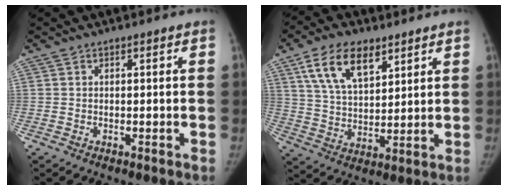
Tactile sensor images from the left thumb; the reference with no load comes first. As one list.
[{"total": 12.6, "force": [6.8, 6.7, 8.2], "torque": [-0.124, -0.024, 0.129]}]